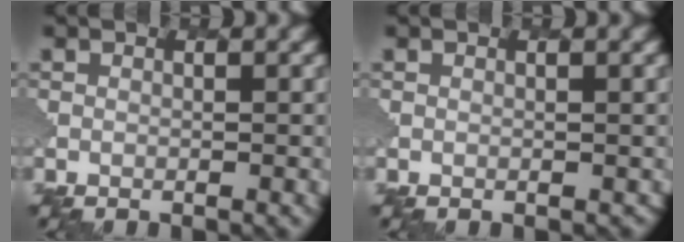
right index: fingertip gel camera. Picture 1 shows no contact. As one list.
[{"total": 0.6, "force": [-0.5, 0.4, 0.0], "torque": [0.005, -0.002, 0.000]}]